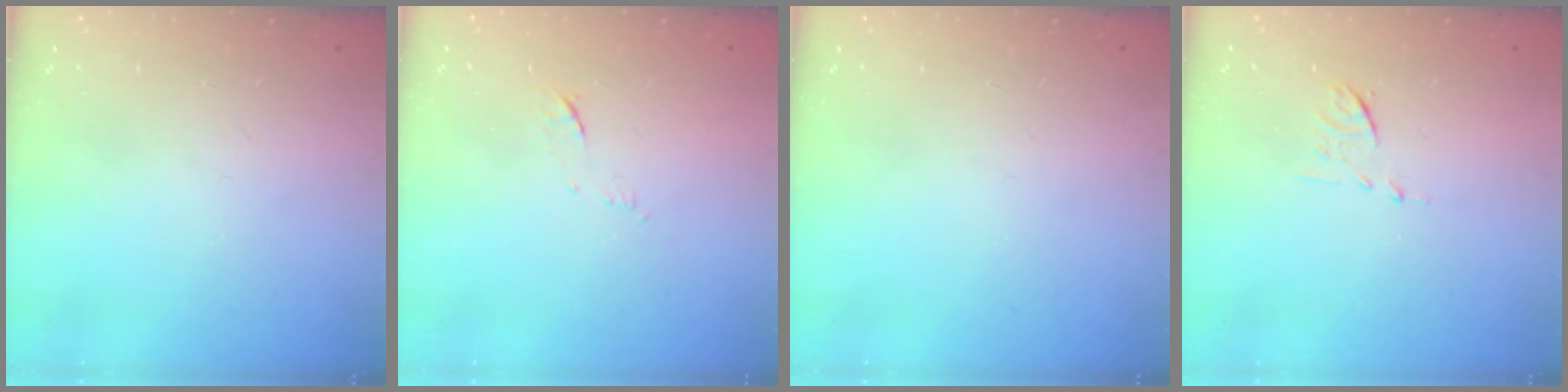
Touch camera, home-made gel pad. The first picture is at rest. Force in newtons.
{"total": 6.2, "press": 6.2, "slide": 0.9}
{"total": 0.0}
{"total": 6.2, "press": 6.2, "slide": 0.7}